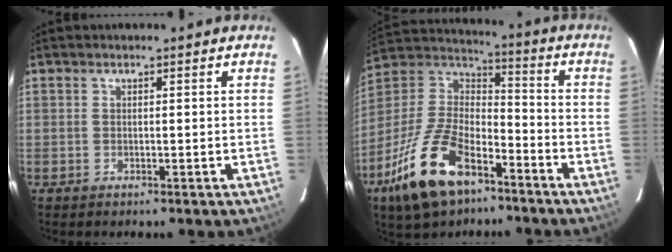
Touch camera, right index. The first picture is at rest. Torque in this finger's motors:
{"motor_torque": [1.12, -1.02, 0.92, 0.21]}